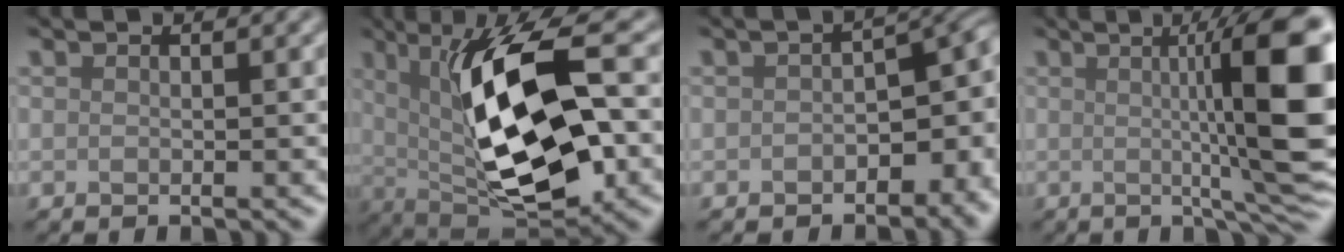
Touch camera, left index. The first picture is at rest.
{"total": 13.8, "force": [1.8, 5.2, 12.6], "torque": [-0.213, 0.003, 0.030]}
{"total": 7.6, "force": [-1.8, 4.6, 5.8], "torque": [-0.053, -0.009, -0.025]}
{"total": 13.3, "force": [1.2, 2.7, 13.0], "torque": [-0.147, -0.002, 0.021]}